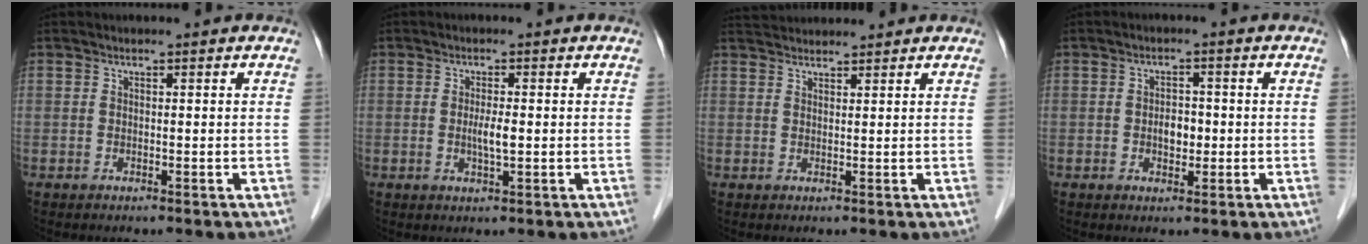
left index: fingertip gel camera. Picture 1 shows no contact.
{"total": 2.7, "force": [-0.3, 0.3, 2.6], "torque": [-0.053, -0.003, -0.004]}
{"total": 4.2, "force": [4.2, 0.4, 0.7], "torque": [-0.014, 0.034, 0.071]}
{"total": 3.0, "force": [-0.5, 1.8, 2.3], "torque": [-0.036, 0.006, -0.006]}